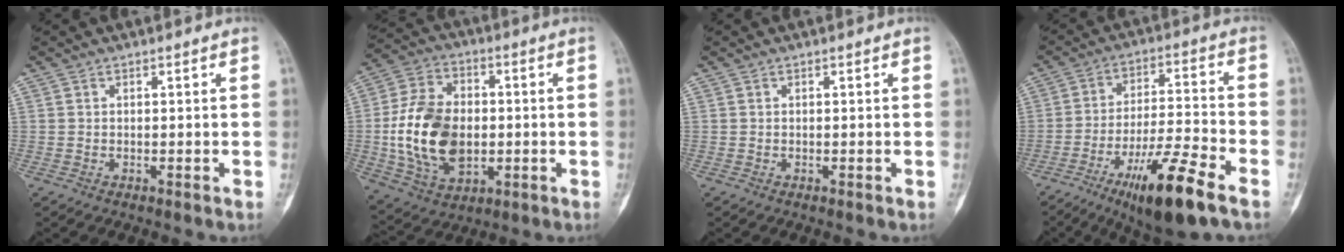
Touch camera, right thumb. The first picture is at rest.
{"total": 18.2, "force": [-1.3, 12.3, 13.4], "torque": [-0.233, 0.007, -0.014]}
{"total": 0.0}
{"total": 15.8, "force": [-8.9, 2.7, 12.8], "torque": [-0.228, 0.038, -0.146]}